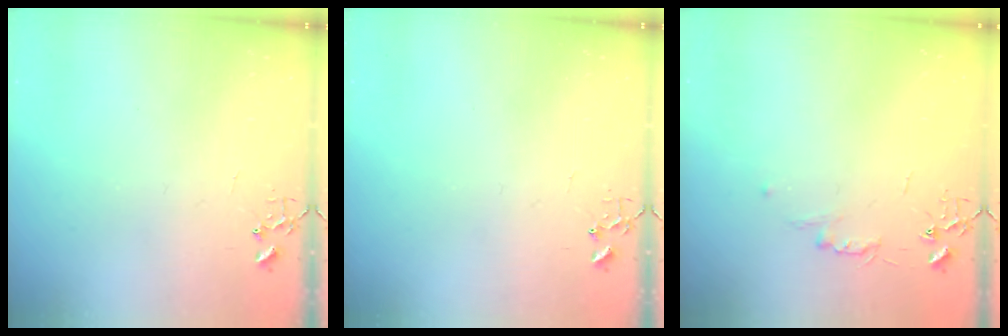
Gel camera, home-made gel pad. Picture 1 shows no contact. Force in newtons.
{"total": 0.0}
{"total": 4.8, "press": 4.7, "slide": 0.6}